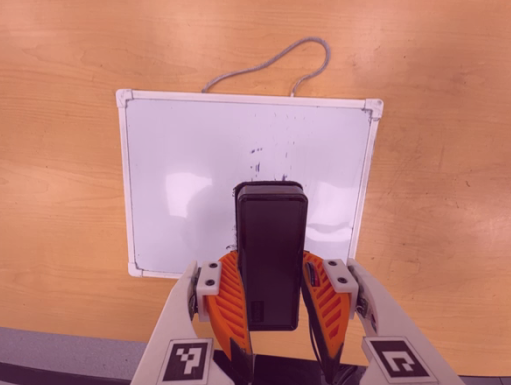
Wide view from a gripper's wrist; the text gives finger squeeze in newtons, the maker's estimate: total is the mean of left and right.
{"total": 9.5, "left": 7.8, "right": 11.1}